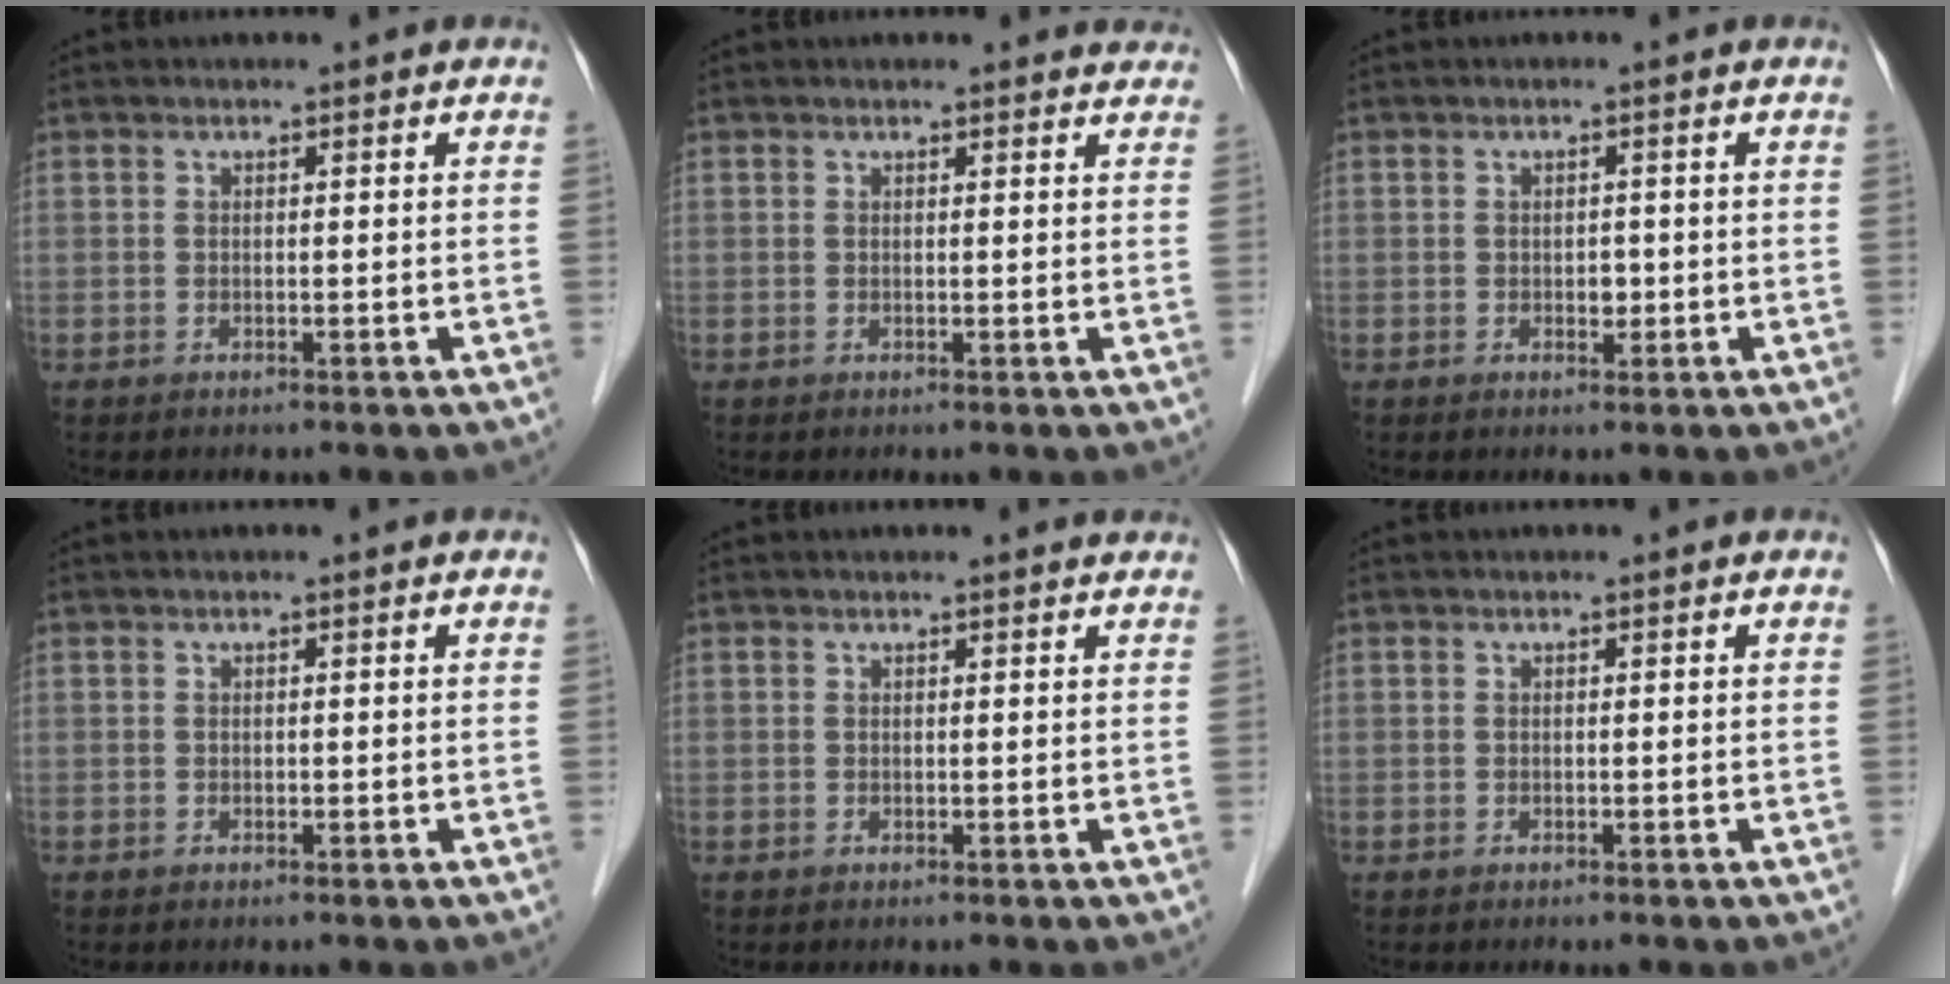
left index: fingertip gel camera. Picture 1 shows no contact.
{"total": 3.1, "force": [2.9, 0.9, 0.2], "torque": [0.003, -0.005, 0.015]}
{"total": 1.3, "force": [-0.3, 0.9, 0.9], "torque": [-0.014, -0.001, -0.002]}
{"total": 0.0}
{"total": 1.7, "force": [1.7, 0.2, 0.2], "torque": [-0.011, 0.000, 0.012]}
{"total": 0.0}